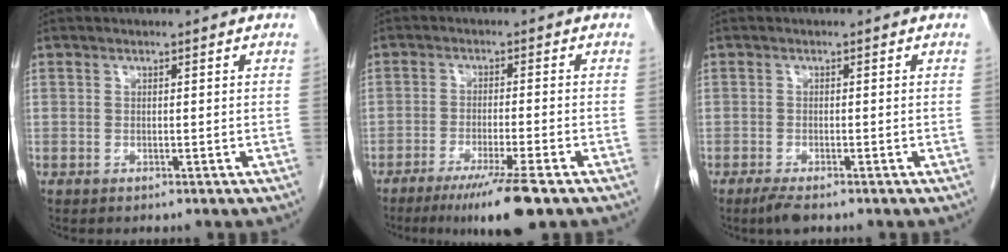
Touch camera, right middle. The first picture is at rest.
{"total": 8.6, "force": [-5.8, -0.5, 6.4], "torque": [-0.102, -0.023, -0.095]}
{"total": 2.3, "force": [-1.7, 0.4, 1.5], "torque": [-0.035, -0.007, -0.031]}